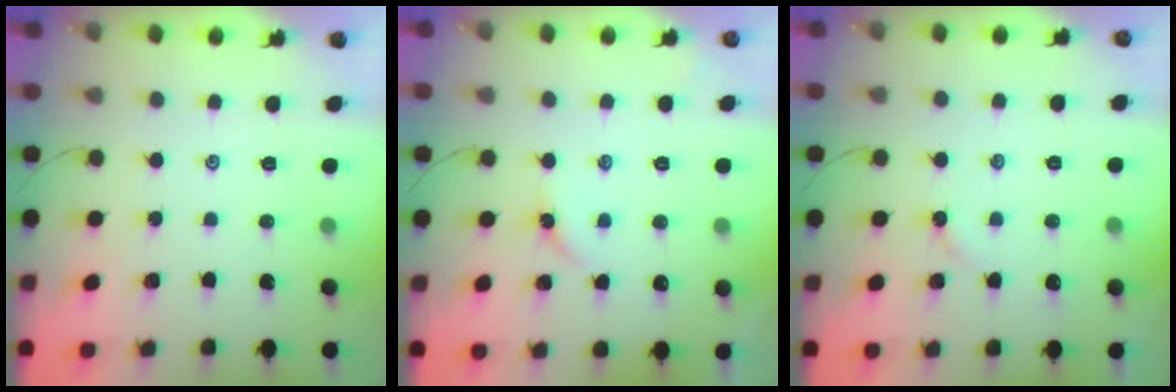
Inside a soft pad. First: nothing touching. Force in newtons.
{"total": 3.7, "press": 3.7, "slide": 0.5}
{"total": 2.1, "press": 2.1, "slide": 0.2}